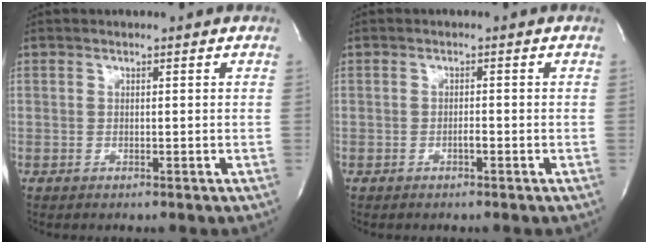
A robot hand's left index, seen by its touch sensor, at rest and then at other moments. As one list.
[{"total": 0.9, "force": [-0.5, 0.1, 0.7], "torque": [-0.011, 0.002, -0.010]}]